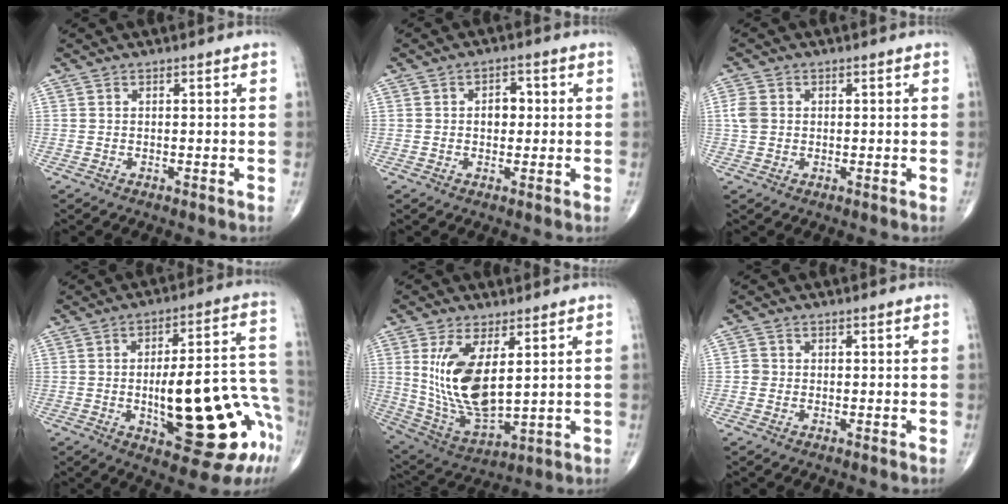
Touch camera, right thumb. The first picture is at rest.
{"total": 3.5, "force": [0.2, 2.5, 2.5], "torque": [-0.019, 0.008, -0.001]}
{"total": 3.4, "force": [0.3, 2.8, 1.9], "torque": [-0.041, 0.005, 0.003]}
{"total": 24.3, "force": [-6.7, 8.0, 22.0], "torque": [-0.240, 0.034, -0.075]}
{"total": 15.0, "force": [3.4, 6.7, 13.0], "torque": [-0.249, -0.024, 0.087]}
{"total": 1.4, "force": [-0.2, 1.4, 0.3], "torque": [0.002, 0.005, -0.006]}